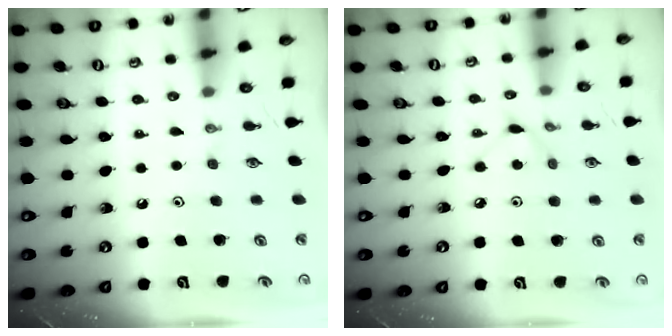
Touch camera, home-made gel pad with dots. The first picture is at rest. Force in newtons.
{"total": 4.1, "press": 4.0, "slide": 0.6}